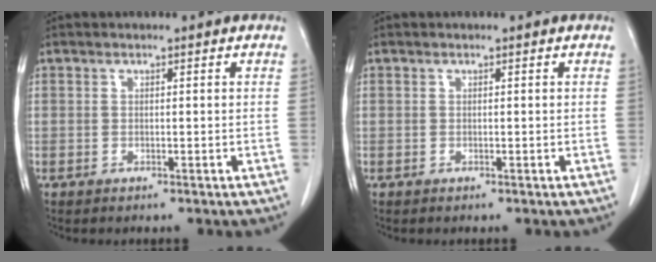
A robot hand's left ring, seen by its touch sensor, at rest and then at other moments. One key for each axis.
{"total": 0.0}